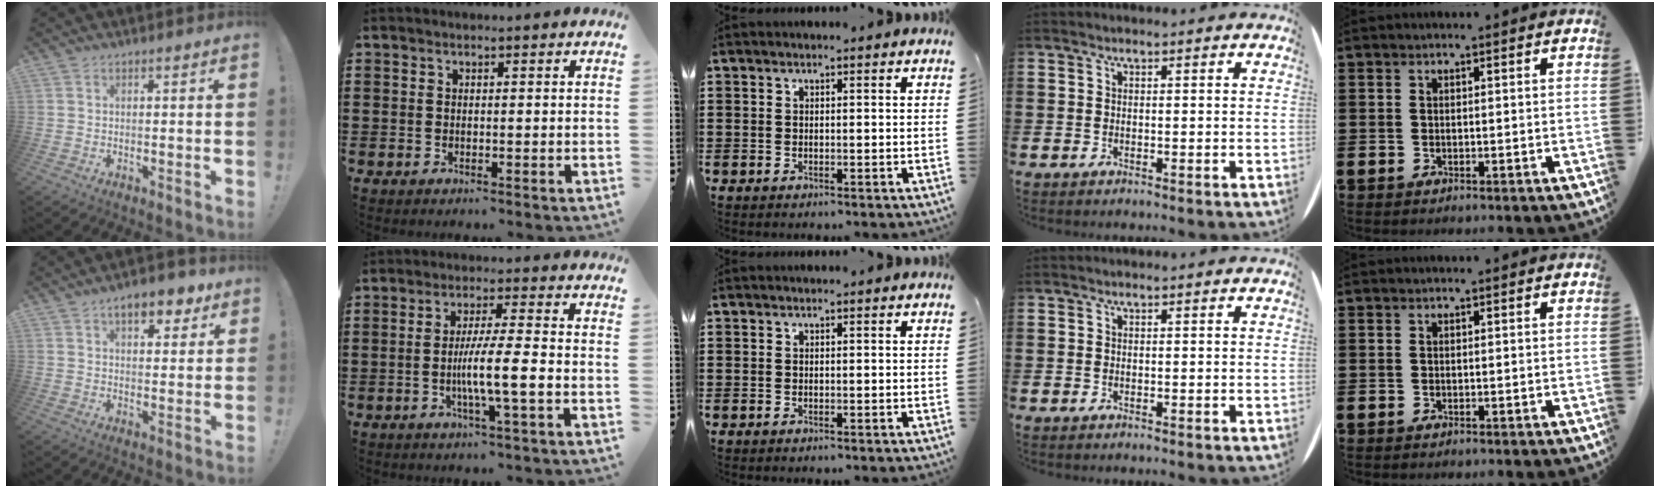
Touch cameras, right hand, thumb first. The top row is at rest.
{"thumb": {"total": 8.4, "force": [4.9, 3.9, 5.6], "torque": [-0.069, -0.017, 0.083]}, "index": {"total": 7.4, "force": [-1.9, 0.3, 7.1], "torque": [-0.127, -0.006, -0.037]}}